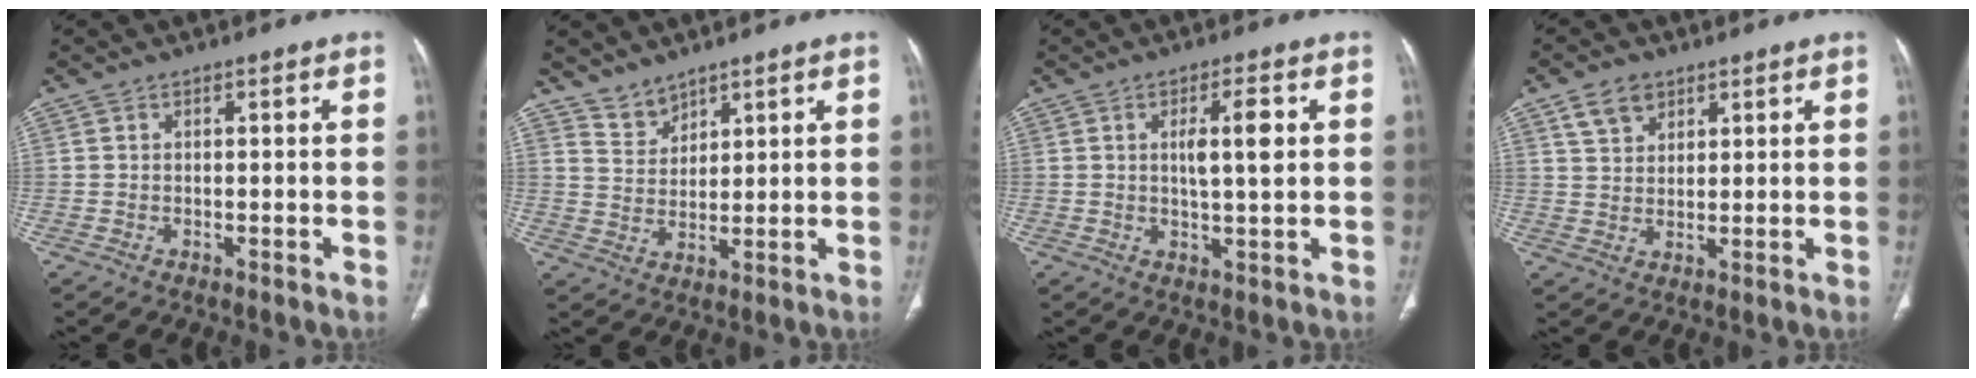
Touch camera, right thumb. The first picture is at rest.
{"total": 4.1, "force": [3.7, 1.8, 0.5], "torque": [0.005, -0.028, 0.077]}
{"total": 5.8, "force": [1.2, 1.3, 5.5], "torque": [-0.092, -0.003, 0.023]}
{"total": 5.3, "force": [3.2, 3.5, 2.3], "torque": [-0.026, -0.015, 0.065]}